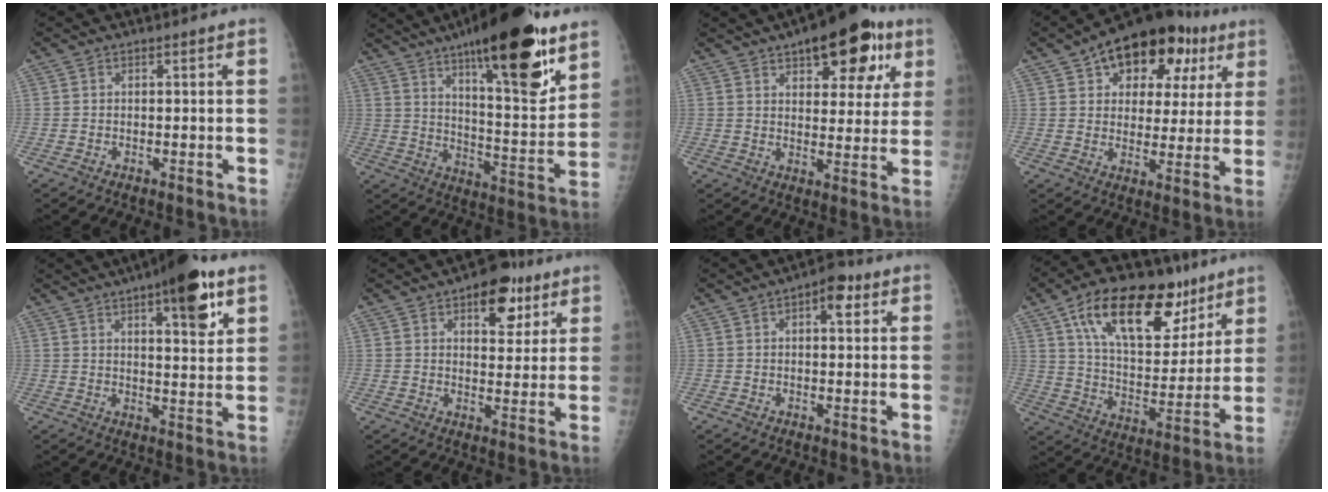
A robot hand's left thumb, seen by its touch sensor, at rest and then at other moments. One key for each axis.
{"total": 24.3, "fx": 14.8, "fy": 6.5, "fz": 18.1, "tx": -0.247, "ty": -0.070, "tz": 0.228}
{"total": 16.5, "fx": 8.5, "fy": 7.6, "fz": 12.0, "tx": -0.116, "ty": -0.018, "tz": 0.113}
{"total": 18.7, "fx": 9.2, "fy": 11.0, "fz": 12.0, "tx": -0.124, "ty": 0.002, "tz": 0.127}
{"total": 13.0, "fx": 7.1, "fy": 3.7, "fz": 10.2, "tx": -0.122, "ty": -0.029, "tz": 0.096}
{"total": 10.0, "fx": 5.4, "fy": 5.5, "fz": 6.3, "tx": -0.050, "ty": -0.020, "tz": 0.073}
{"total": 5.4, "fx": 2.3, "fy": 2.6, "fz": 4.1, "tx": -0.041, "ty": 0.001, "tz": 0.025}
{"total": 24.1, "fx": 13.3, "fy": 11.9, "fz": 16.1, "tx": -0.218, "ty": -0.033, "tz": 0.224}